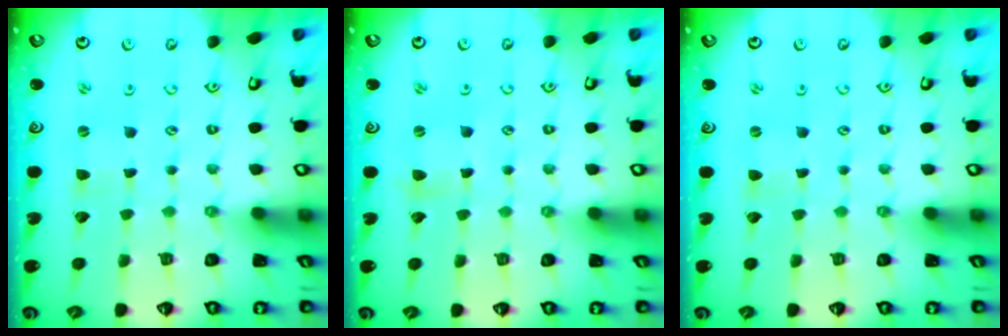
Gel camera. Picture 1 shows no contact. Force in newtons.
{"total": 1.2, "press": 1.2, "slide": 0.3}
{"total": 0.0}